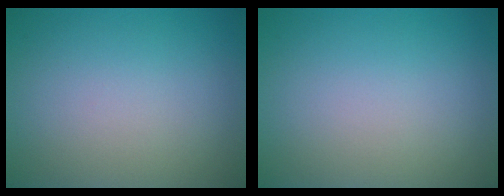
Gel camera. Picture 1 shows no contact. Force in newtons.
{"total": 0.0}